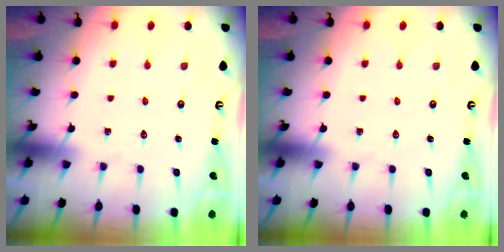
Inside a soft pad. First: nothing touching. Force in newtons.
{"total": 0.0}